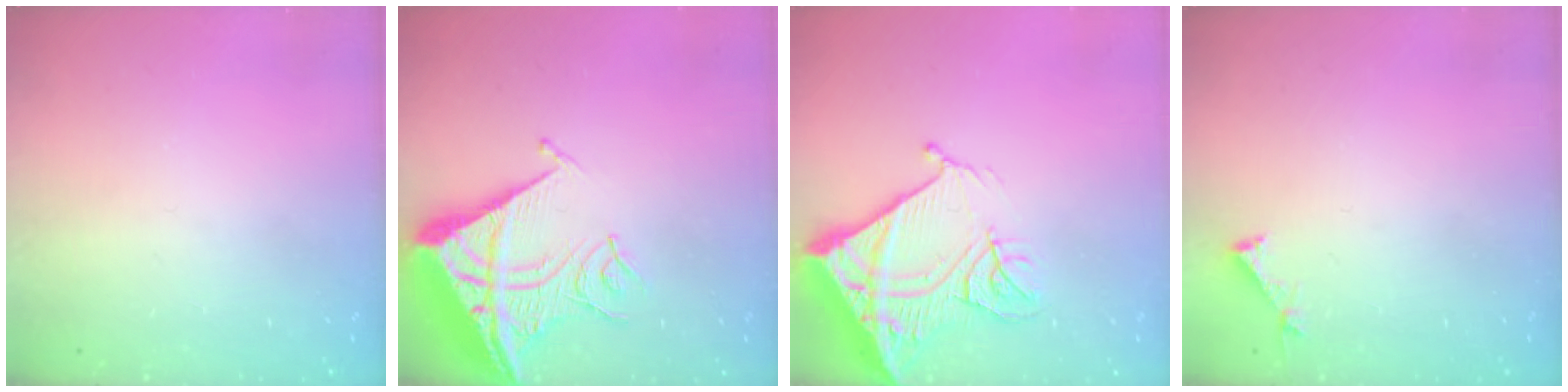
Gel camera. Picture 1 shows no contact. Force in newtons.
{"total": 16.6, "press": 16.4, "slide": 2.0}
{"total": 17.6, "press": 17.4, "slide": 2.1}
{"total": 3.1, "press": 3.1, "slide": 0.3}